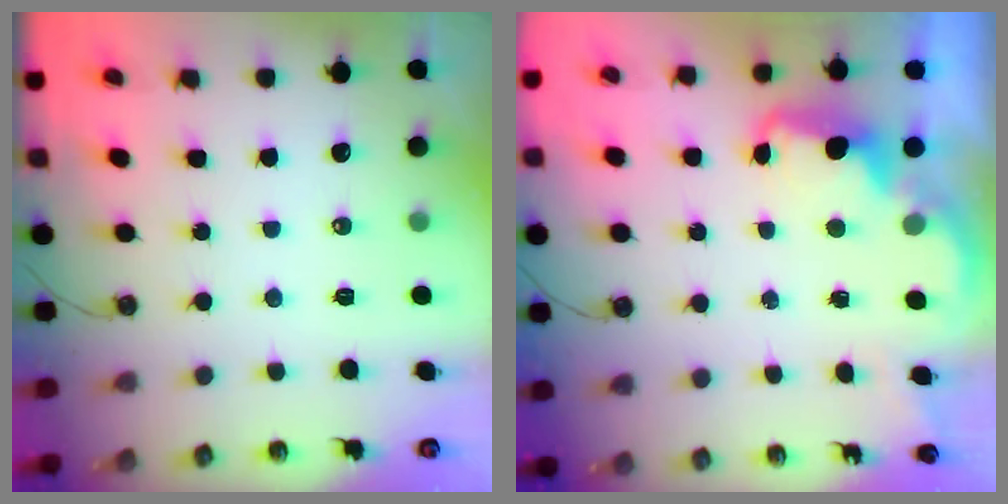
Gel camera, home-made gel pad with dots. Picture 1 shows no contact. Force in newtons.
{"total": 2.6, "press": 2.5, "slide": 0.7}